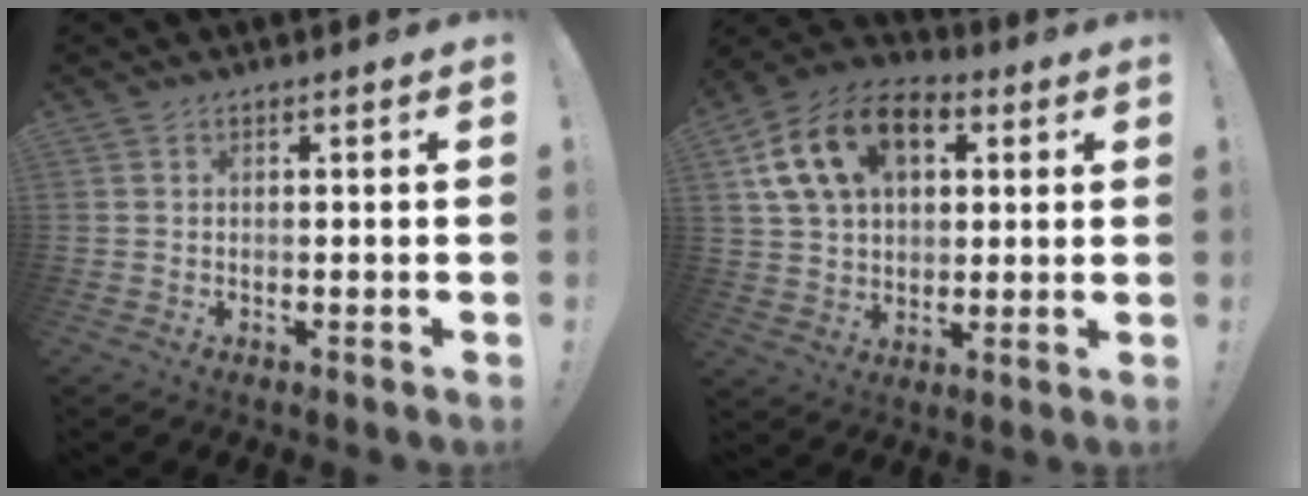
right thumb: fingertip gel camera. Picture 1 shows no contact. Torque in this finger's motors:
{"motor_torque": [1.19, 2.68, 0.85, -0.17, 0.50]}